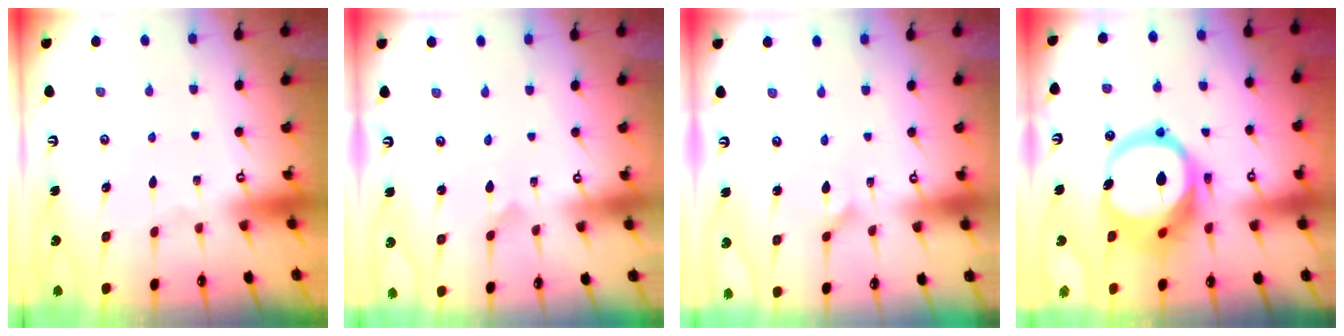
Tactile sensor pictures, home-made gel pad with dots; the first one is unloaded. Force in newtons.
{"total": 1.7, "press": 1.7, "slide": 0.2}
{"total": 3.1, "press": 3.1, "slide": 0.3}
{"total": 16.6, "press": 16.5, "slide": 1.9}